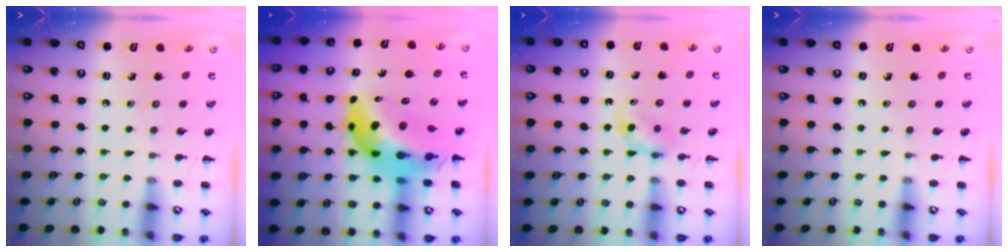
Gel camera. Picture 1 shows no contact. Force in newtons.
{"total": 15.9, "press": 15.2, "slide": 4.7}
{"total": 3.8, "press": 3.5, "slide": 1.4}
{"total": 0.0}